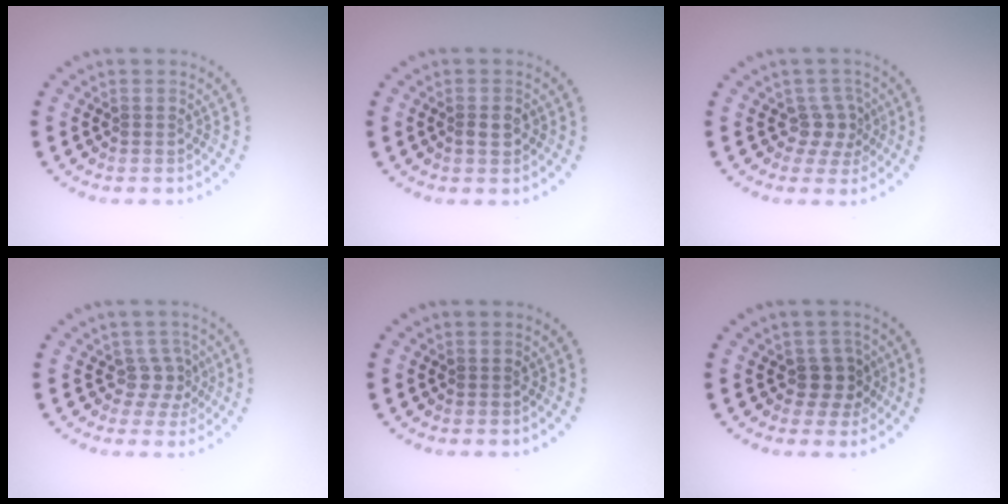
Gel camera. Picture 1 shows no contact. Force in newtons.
{"total": 1.2, "press": 1.2, "slide": 0.4}
{"total": 2.3, "press": 1.7, "slide": 1.6}
{"total": 2.2, "press": 1.6, "slide": 1.6}
{"total": 0.0}
{"total": 2.3, "press": 2.0, "slide": 1.2}